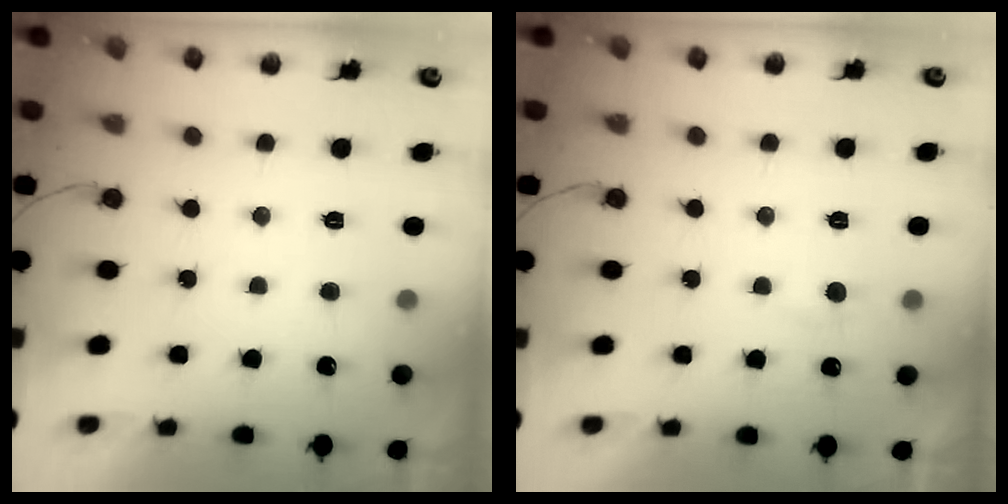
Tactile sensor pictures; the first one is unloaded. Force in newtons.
{"total": 3.4, "press": 3.4, "slide": 0.4}